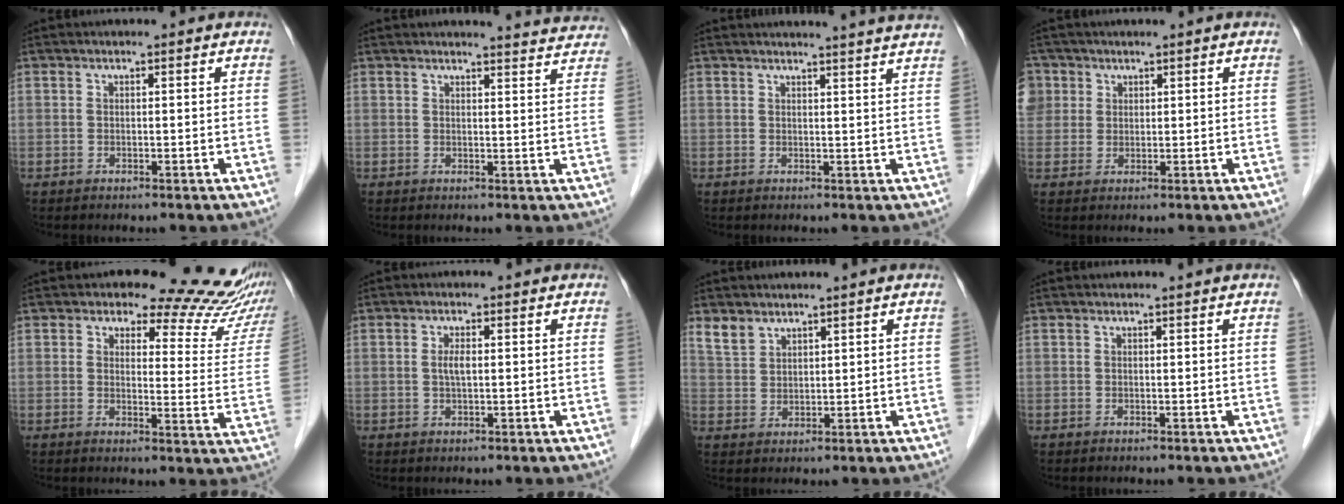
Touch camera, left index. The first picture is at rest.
{"total": 7.8, "force": [7.8, 0.4, 0.9], "torque": [-0.001, -0.014, 0.068]}
{"total": 9.2, "force": [8.8, -1.1, 2.3], "torque": [-0.022, -0.018, 0.084]}
{"total": 8.3, "force": [3.4, 7.2, 2.3], "torque": [-0.086, 0.025, 0.076]}
{"total": 14.9, "force": [13.4, 4.9, 4.3], "torque": [-0.015, -0.060, 0.119]}
{"total": 1.9, "force": [0.2, 0.6, 1.8], "torque": [-0.040, -0.001, 0.005]}
{"total": 3.3, "force": [2.8, 1.7, 0.6], "torque": [-0.016, 0.006, 0.064]}
{"total": 0.6, "force": [0.6, -0.1, 0.1], "torque": [-0.007, -0.003, 0.012]}